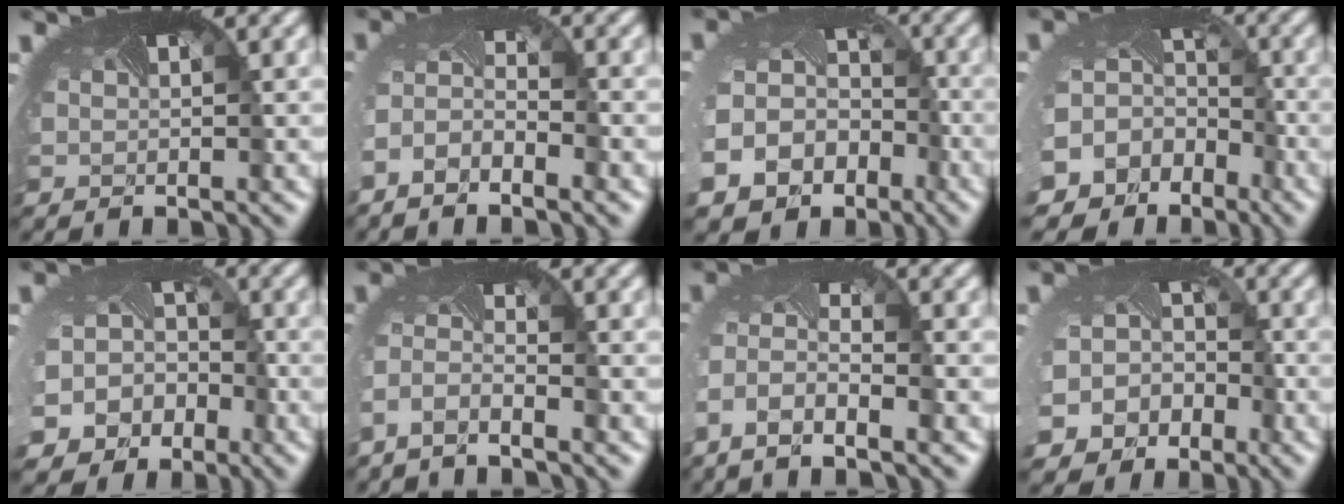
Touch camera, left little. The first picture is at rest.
{"total": 3.5, "force": [-2.6, 1.1, 2.2], "torque": [-0.047, -0.009, -0.052]}
{"total": 14.6, "force": [-6.5, 12.1, 5.0], "torque": [-0.131, -0.065, -0.092]}
{"total": 14.8, "force": [-6.8, 12.2, 4.8], "torque": [-0.142, -0.060, -0.090]}
{"total": 10.0, "force": [-5.1, 8.2, 2.7], "torque": [-0.069, -0.042, -0.076]}
{"total": 2.5, "force": [-2.4, 0.0, 0.8], "torque": [-0.031, -0.008, -0.053]}
{"total": 5.4, "force": [-3.6, 1.7, 3.7], "torque": [-0.085, -0.013, -0.067]}
{"total": 8.4, "force": [-4.4, 6.8, 2.2], "torque": [-0.046, -0.033, -0.069]}